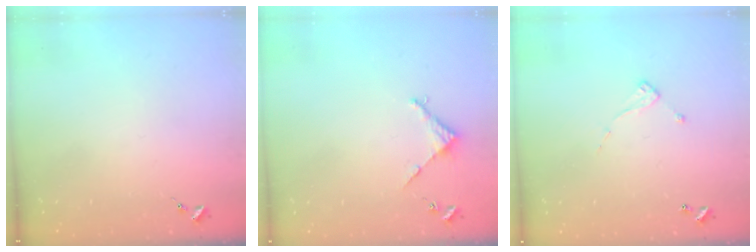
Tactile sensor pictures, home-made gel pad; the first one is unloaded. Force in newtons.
{"total": 2.9, "press": 2.8, "slide": 0.2}
{"total": 5.0, "press": 5.0, "slide": 0.4}